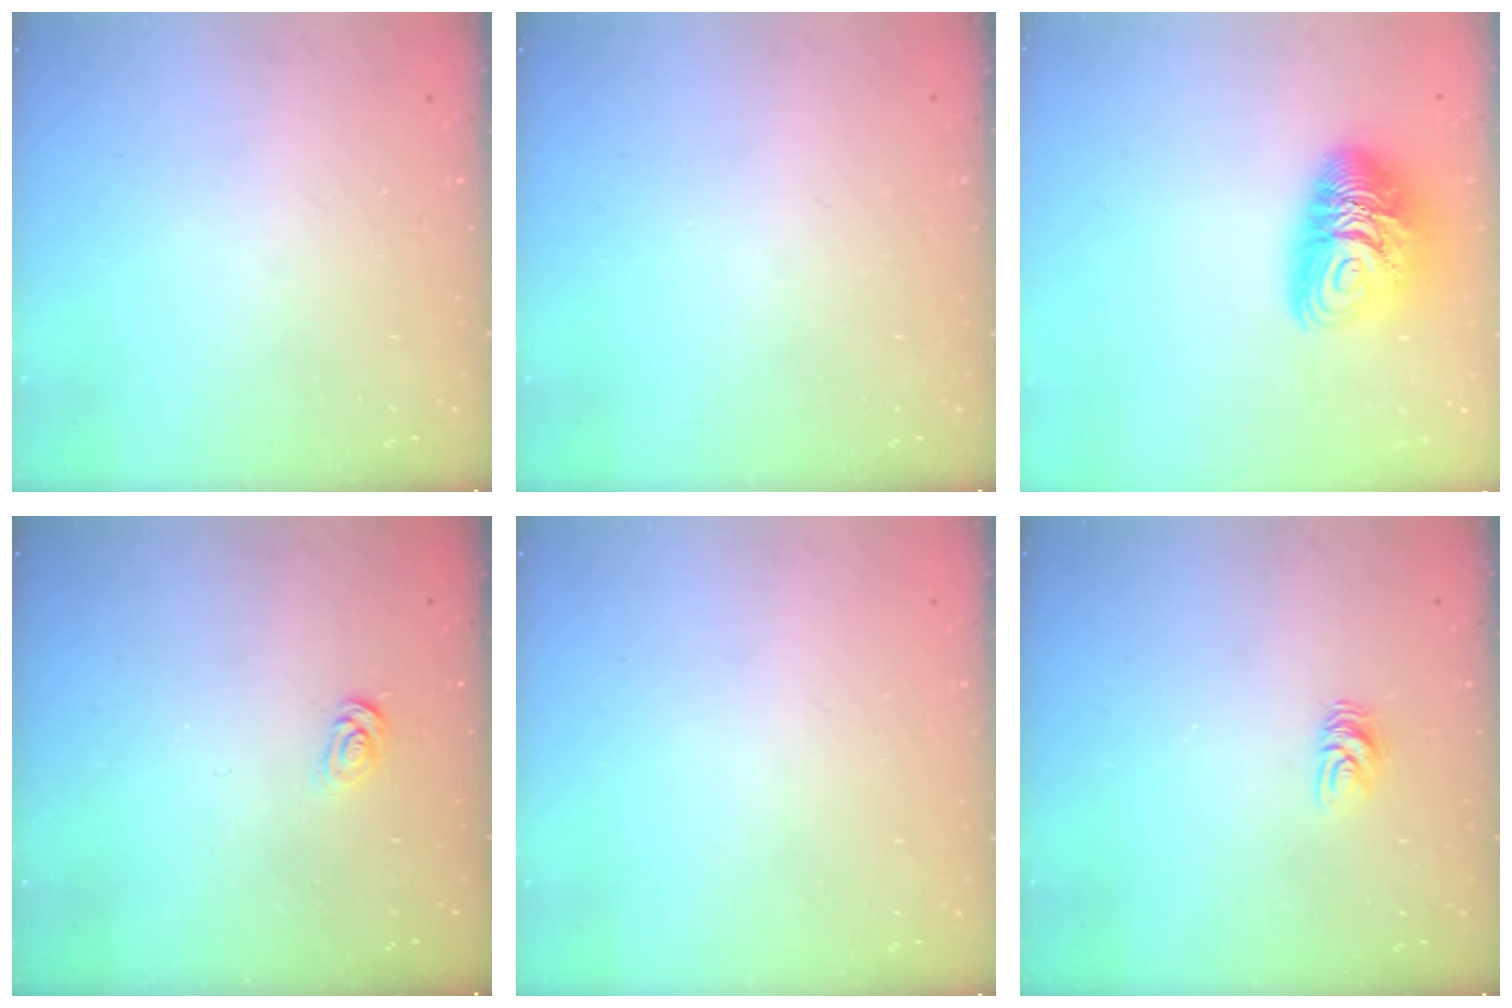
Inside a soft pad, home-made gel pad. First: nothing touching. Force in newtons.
{"total": 0.0}
{"total": 12.9, "press": 12.8, "slide": 1.2}
{"total": 2.7, "press": 2.7, "slide": 0.3}
{"total": 0.0}
{"total": 4.8, "press": 4.8, "slide": 0.4}